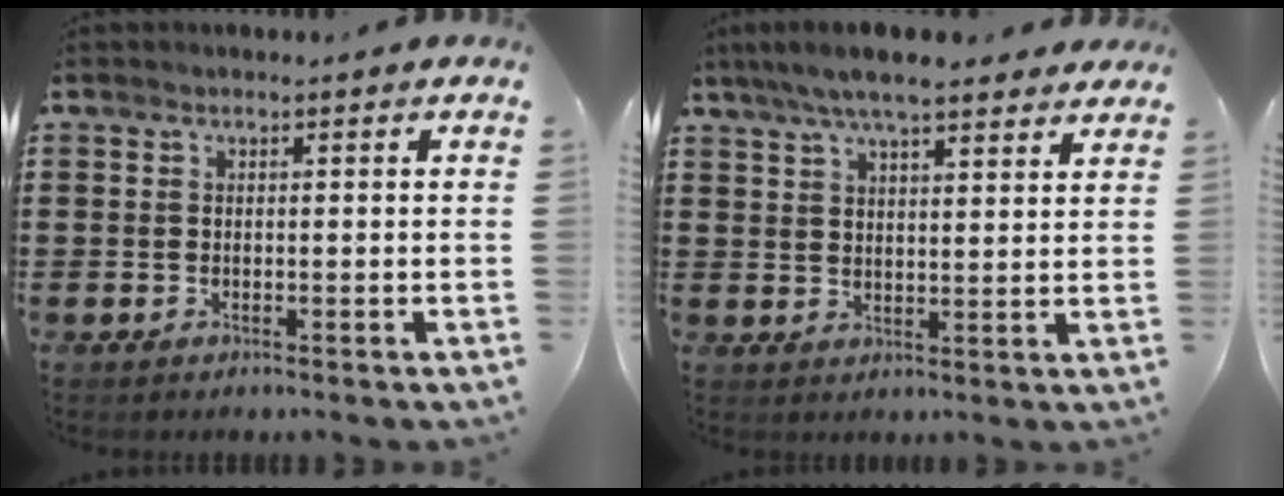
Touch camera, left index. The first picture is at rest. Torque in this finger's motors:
{"motor_torque": [1.57, -0.57, 0.83, 0.21]}